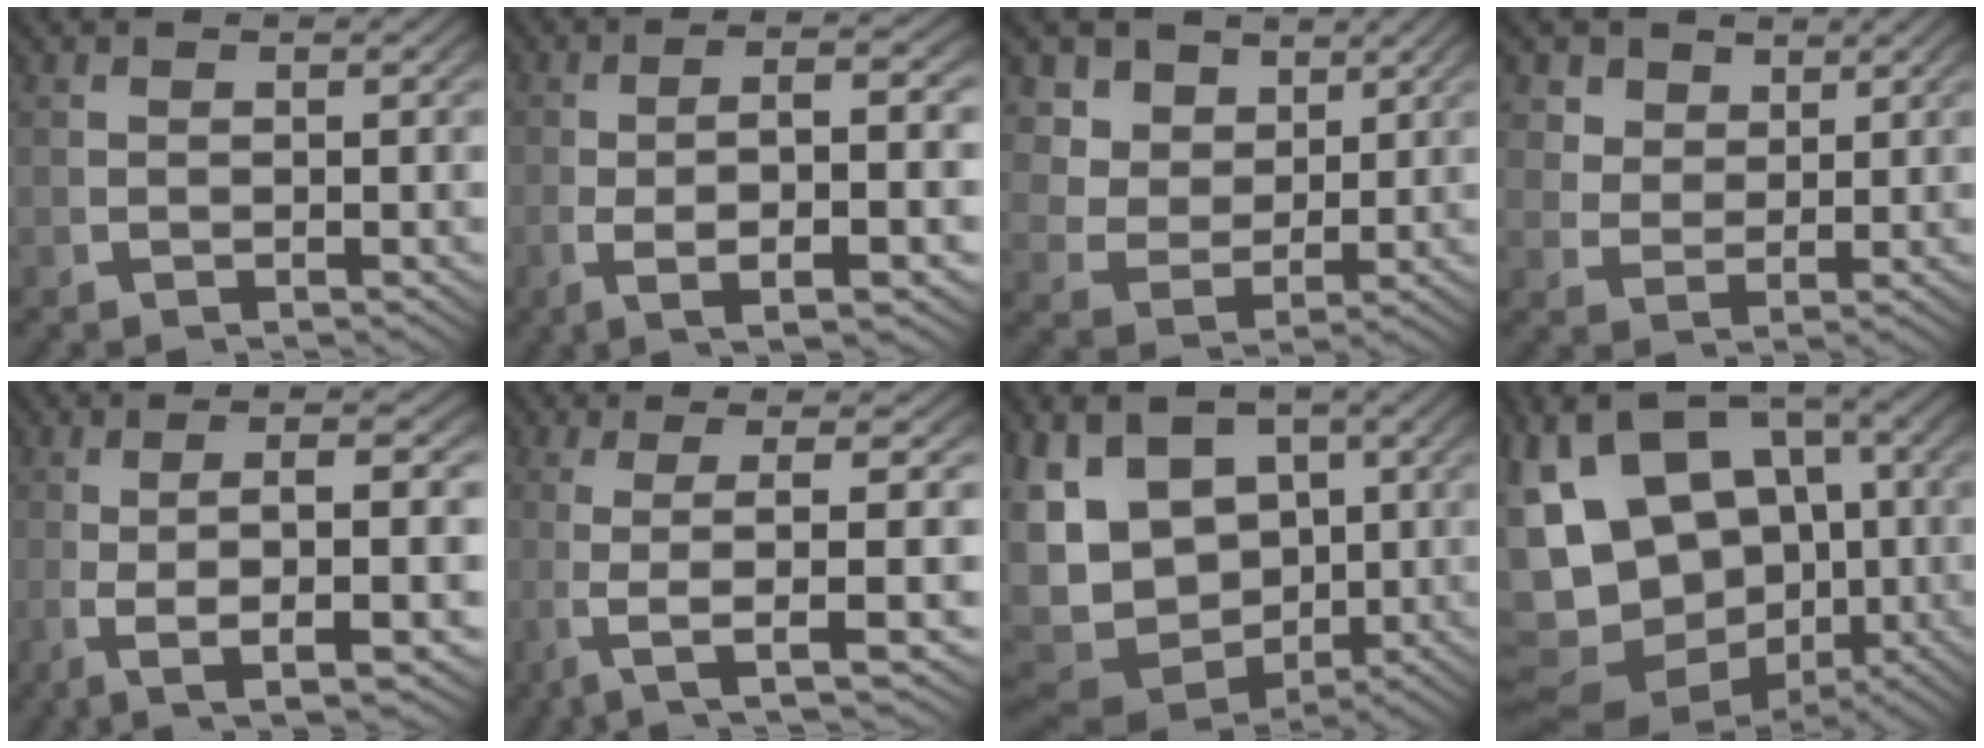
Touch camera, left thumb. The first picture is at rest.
{"total": 8.3, "force": [-1.2, 2.5, 7.9], "torque": [-0.149, -0.011, -0.004]}
{"total": 8.2, "force": [2.3, 6.6, 4.3], "torque": [-0.108, -0.030, 0.048]}
{"total": 4.3, "force": [2.5, 3.0, 1.8], "torque": [-0.041, -0.015, 0.054]}
{"total": 9.1, "force": [-0.9, 2.7, 8.6], "torque": [-0.165, -0.013, 0.002]}
{"total": 8.7, "force": [-0.2, 2.7, 8.3], "torque": [-0.174, -0.011, 0.010]}
{"total": 14.1, "force": [-0.3, 10.8, 9.0], "torque": [-0.194, -0.044, 0.011]}
{"total": 17.6, "force": [-2.3, 13.8, 10.8], "torque": [-0.233, -0.067, -0.007]}